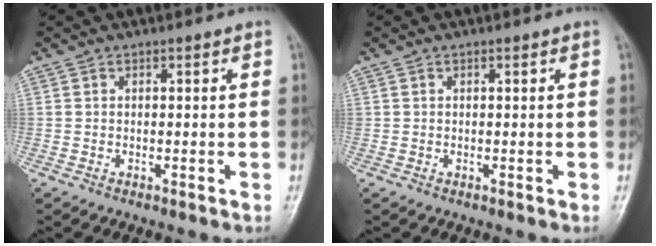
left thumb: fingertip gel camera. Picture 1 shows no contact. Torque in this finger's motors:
{"motor_torque": [-0.08, 0.01, -0.04, 0.18, 0.00]}